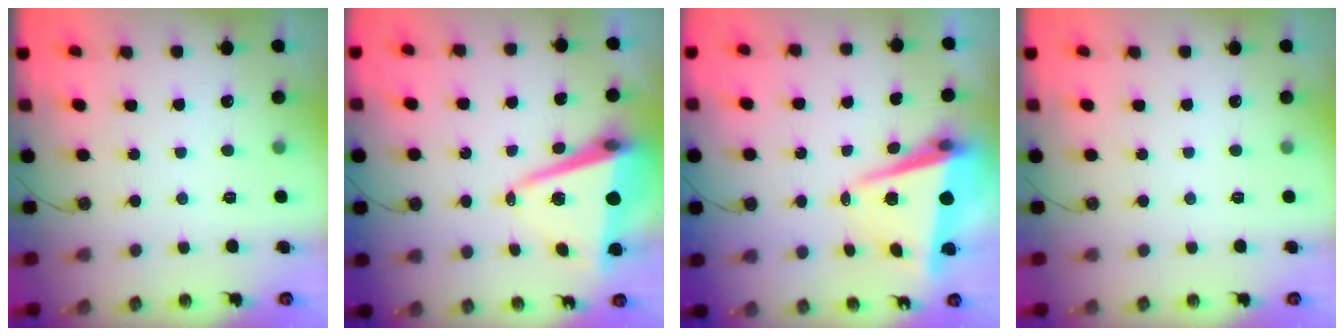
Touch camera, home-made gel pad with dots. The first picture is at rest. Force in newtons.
{"total": 11.0, "press": 10.5, "slide": 3.2}
{"total": 7.9, "press": 7.8, "slide": 1.6}
{"total": 0.0}